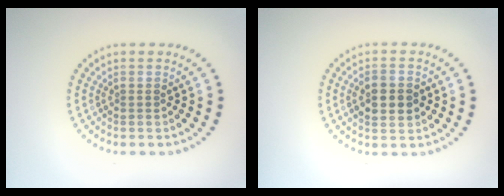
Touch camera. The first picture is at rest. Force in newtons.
{"total": 3.3, "press": 3.3, "slide": 0.1}